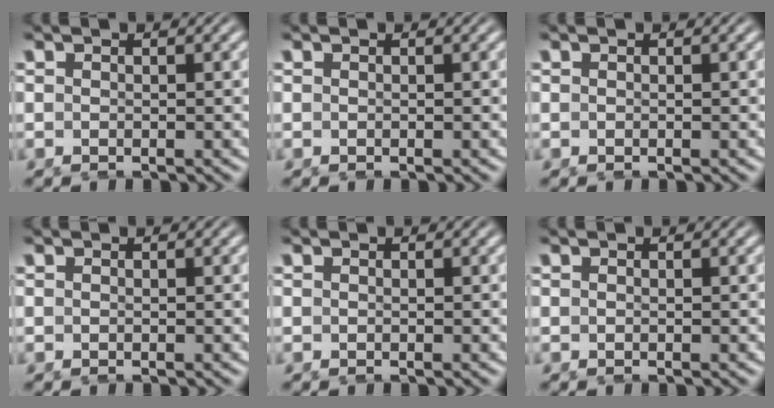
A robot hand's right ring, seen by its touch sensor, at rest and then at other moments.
{"total": 0.0}
{"total": 0.0}
{"total": 0.0}
{"total": 0.0}
{"total": 0.0}